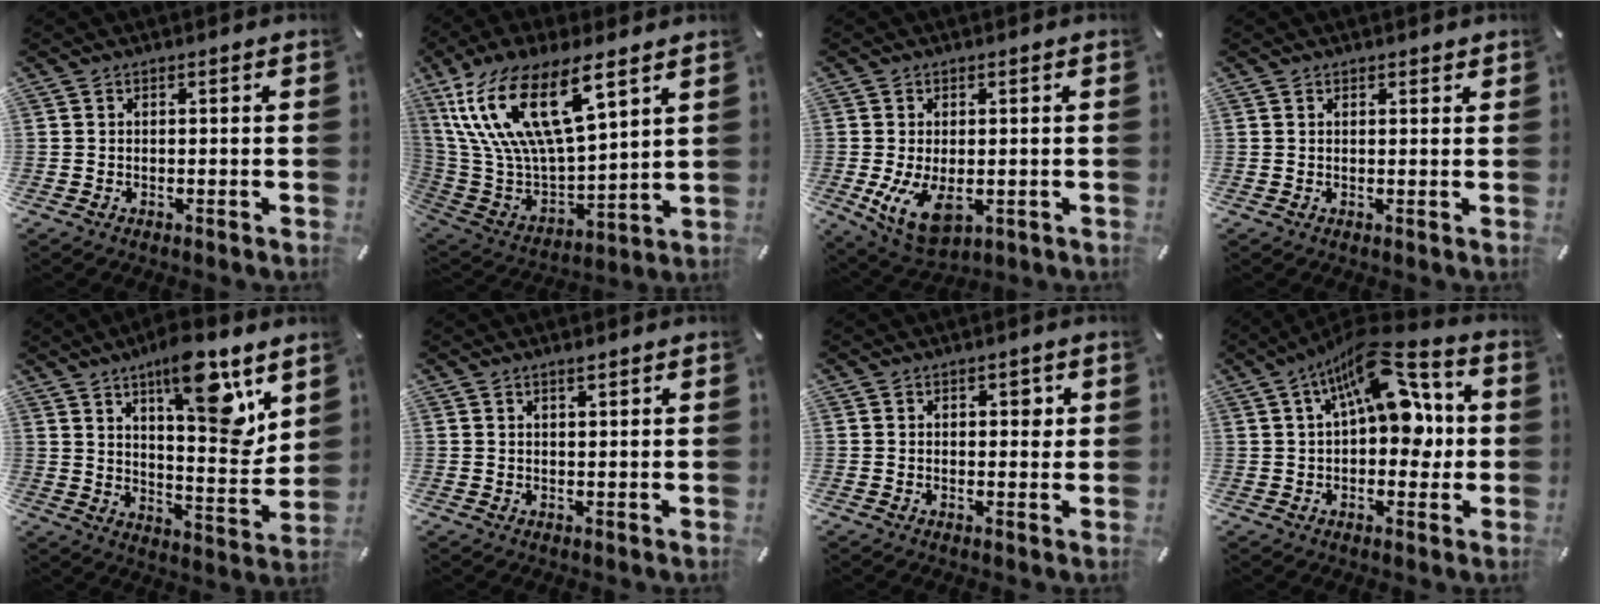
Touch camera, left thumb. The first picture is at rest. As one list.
[{"total": 21.5, "force": [12.1, 9.0, 15.3], "torque": [-0.327, -0.057, 0.208]}, {"total": 8.5, "force": [-1.0, 4.7, 6.9], "torque": [-0.137, -0.014, -0.015]}, {"total": 1.0, "force": [0.8, 0.5, 0.3], "torque": [0.002, -0.003, 0.014]}, {"total": 16.3, "force": [10.1, 5.0, 11.7], "torque": [-0.158, -0.073, 0.161]}, {"total": 1.4, "force": [1.1, 0.3, 0.8], "torque": [-0.017, -0.001, 0.020]}, {"total": 2.1, "force": [0.8, 1.3, 1.5], "torque": [0.001, -0.006, 0.005]}, {"total": 17.0, "force": [6.1, 8.6, 13.3], "torque": [-0.193, -0.026, 0.102]}]